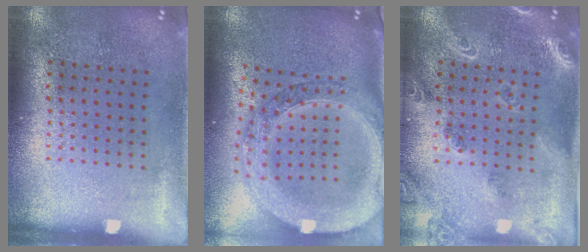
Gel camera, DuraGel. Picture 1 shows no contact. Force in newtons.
{"total": 3.6, "press": 2.9, "slide": 2.2}
{"total": 1.8, "press": 1.7, "slide": 0.4}